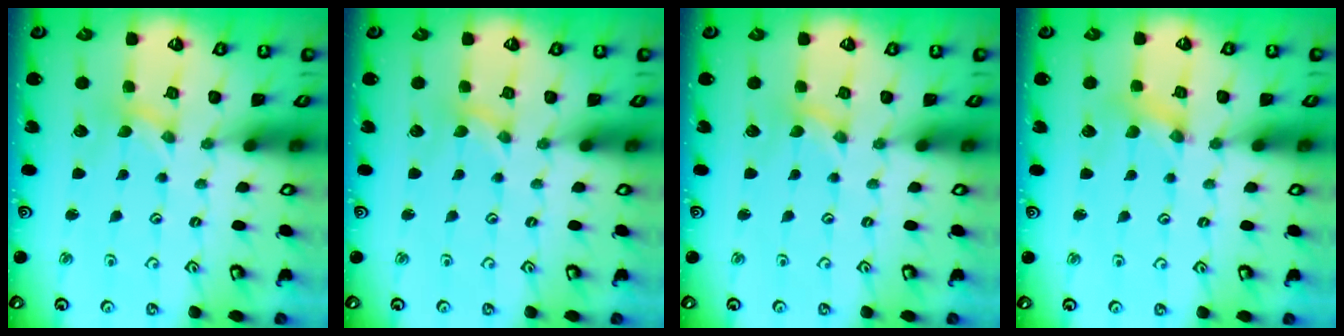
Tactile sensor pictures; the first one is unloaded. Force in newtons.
{"total": 0.0}
{"total": 0.0}
{"total": 1.8, "press": 1.8, "slide": 0.3}